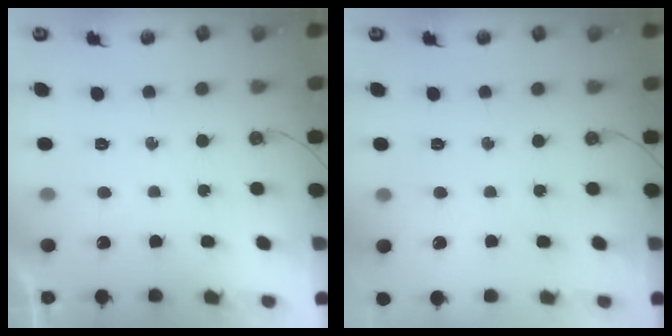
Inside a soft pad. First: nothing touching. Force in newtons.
{"total": 0.0}